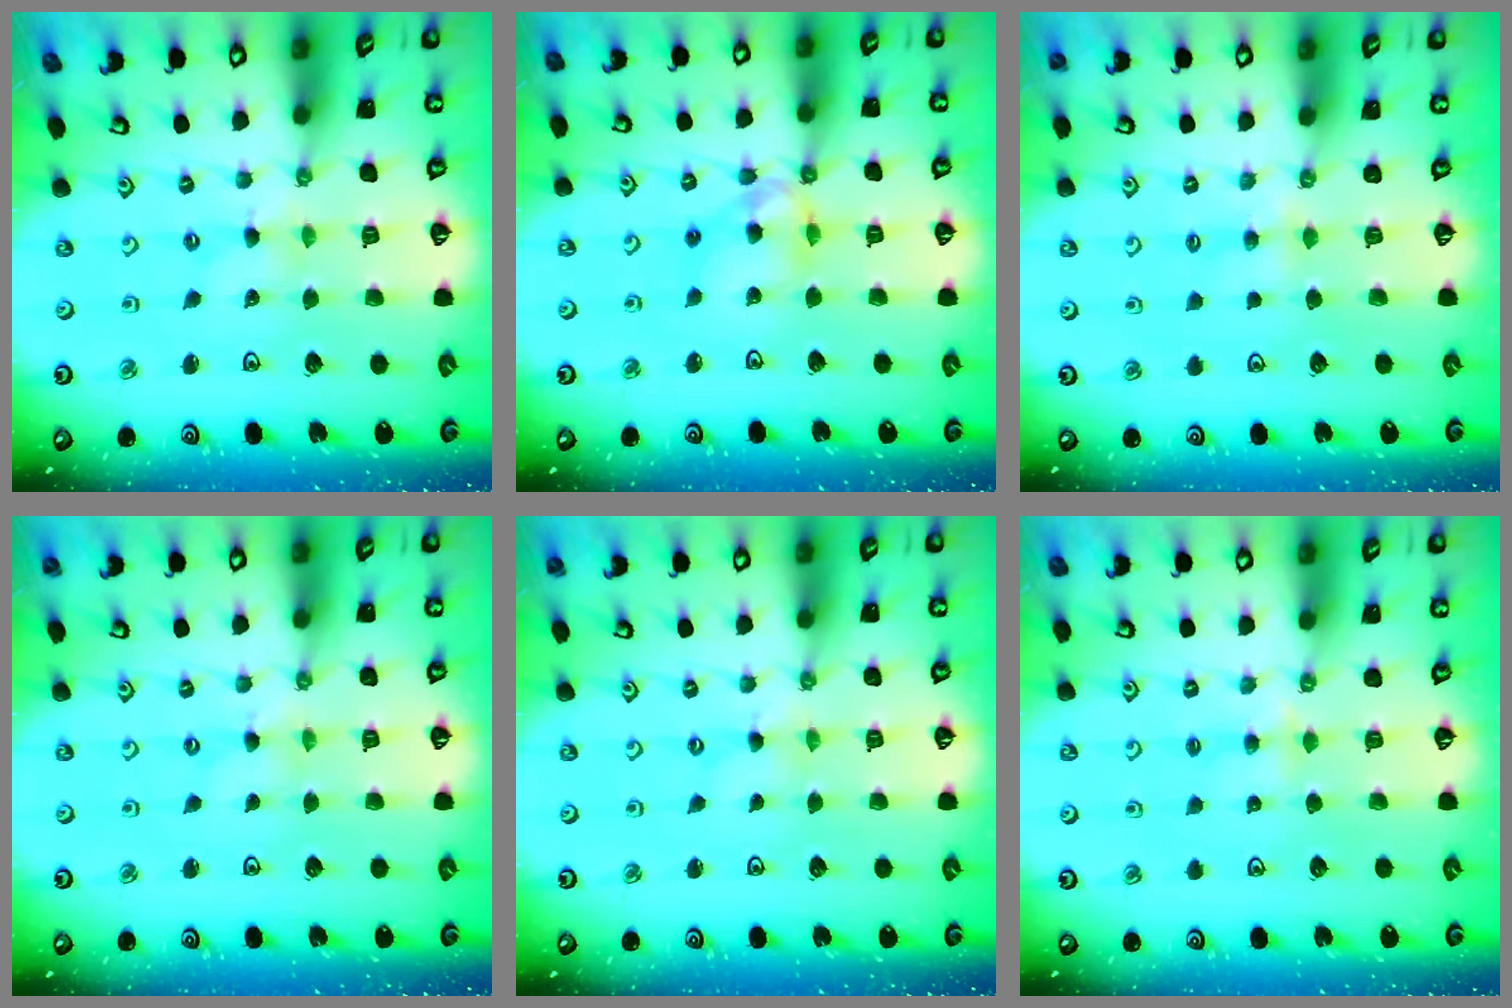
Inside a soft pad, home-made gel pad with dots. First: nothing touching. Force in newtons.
{"total": 11.5, "press": 11.5, "slide": 1.0}
{"total": 2.8, "press": 2.8, "slide": 0.4}
{"total": 0.0}
{"total": 0.0}
{"total": 2.9, "press": 2.9, "slide": 0.5}